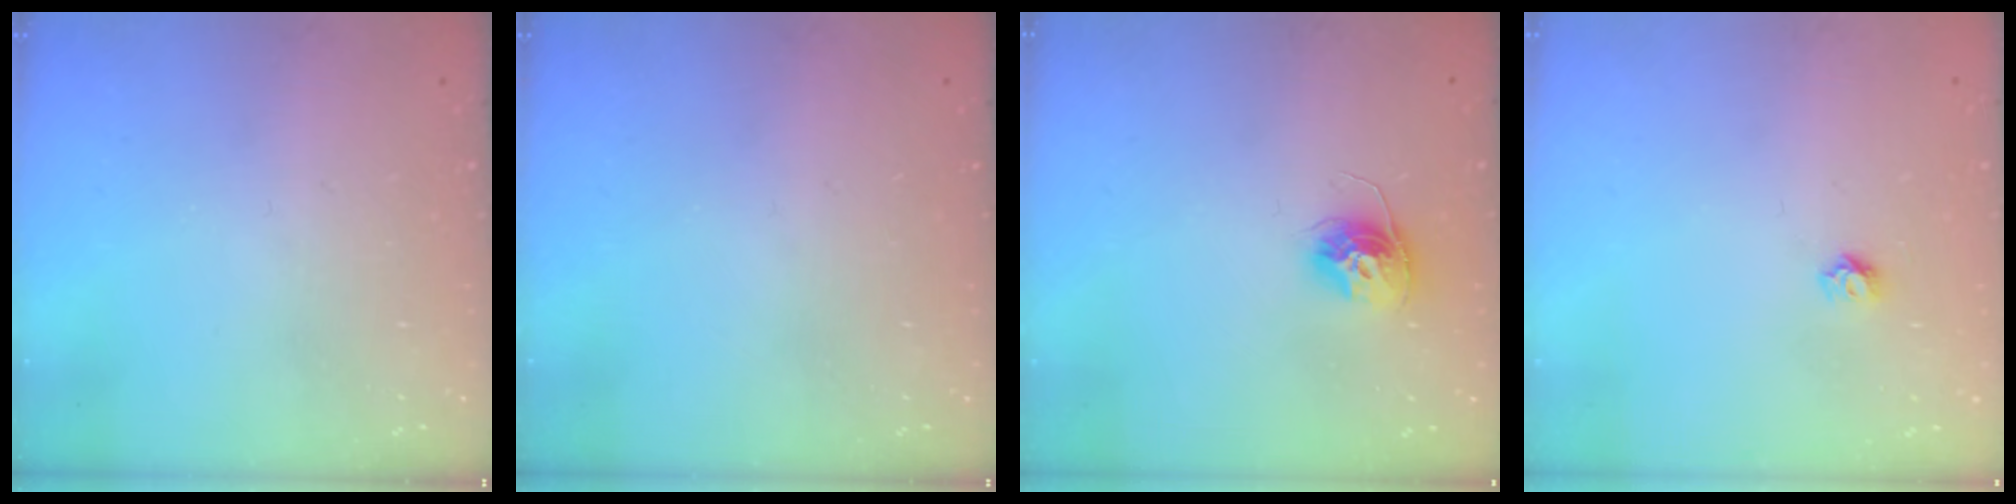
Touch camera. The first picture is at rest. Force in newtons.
{"total": 0.0}
{"total": 10.5, "press": 10.5, "slide": 0.5}
{"total": 4.4, "press": 4.4, "slide": 0.4}